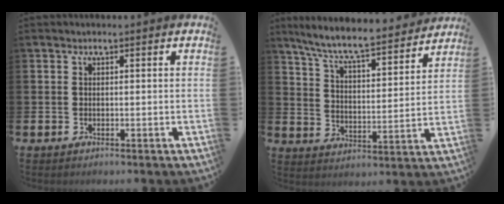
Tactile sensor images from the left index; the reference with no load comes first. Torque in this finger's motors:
{"motor_torque": [1.05, -1.09, 0.35, 0.21]}